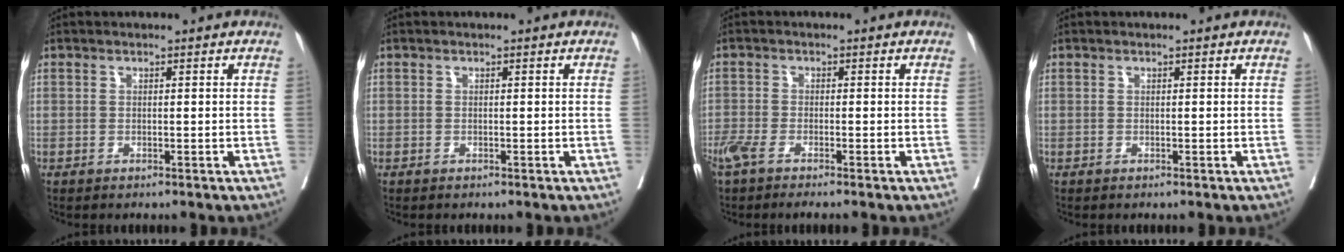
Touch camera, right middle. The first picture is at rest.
{"total": 0.0}
{"total": 3.9, "force": [-3.0, 0.3, 2.4], "torque": [-0.044, -0.006, -0.060]}
{"total": 0.0}